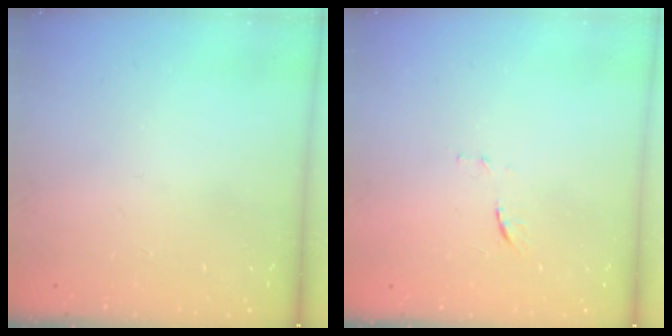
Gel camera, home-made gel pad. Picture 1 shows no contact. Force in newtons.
{"total": 5.0, "press": 5.0, "slide": 0.6}